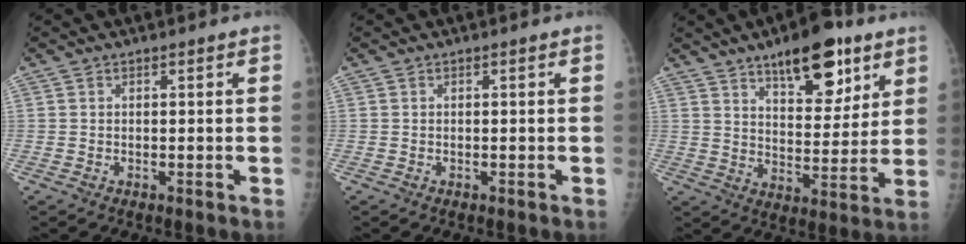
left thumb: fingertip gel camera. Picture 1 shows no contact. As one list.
[{"total": 0.0}, {"total": 15.5, "force": [9.4, 6.5, 10.4], "torque": [-0.110, -0.049, 0.144]}]